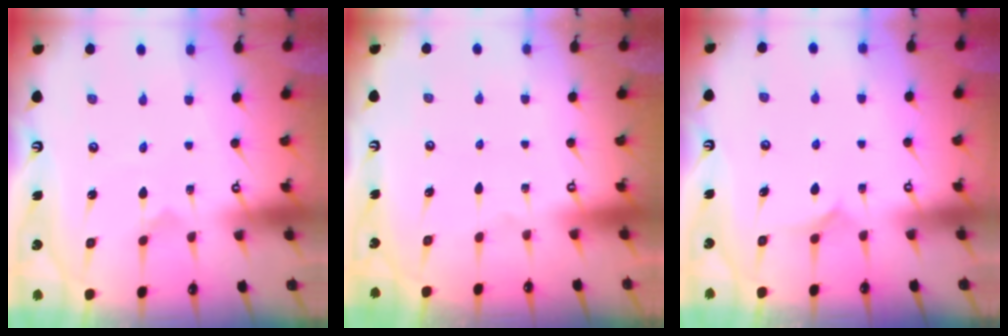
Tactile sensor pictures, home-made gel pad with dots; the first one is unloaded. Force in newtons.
{"total": 0.0}
{"total": 5.7, "press": 5.7, "slide": 0.4}